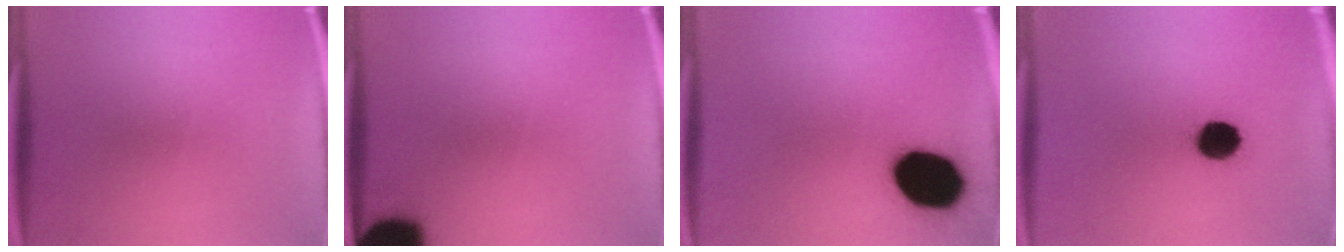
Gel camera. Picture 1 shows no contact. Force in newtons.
{"total": 17.6}
{"total": 18.8}
{"total": 9.5}